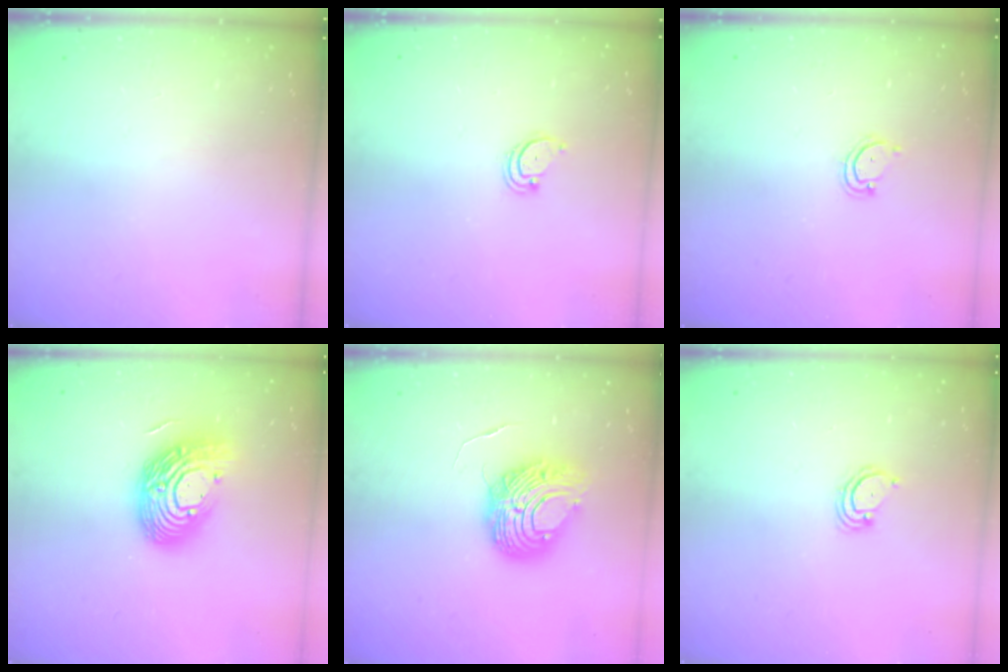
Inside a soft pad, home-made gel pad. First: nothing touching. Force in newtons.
{"total": 2.2, "press": 2.2, "slide": 0.3}
{"total": 3.8, "press": 3.8, "slide": 0.2}
{"total": 17.0, "press": 16.9, "slide": 1.3}
{"total": 9.7, "press": 9.6, "slide": 1.1}
{"total": 3.3, "press": 3.3, "slide": 0.3}